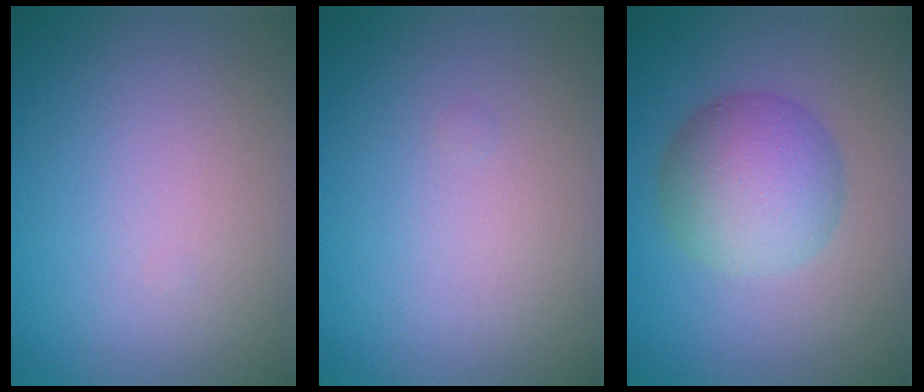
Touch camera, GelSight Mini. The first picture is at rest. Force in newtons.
{"total": 0.0}
{"total": 5.6, "press": 5.6, "slide": 0.1}